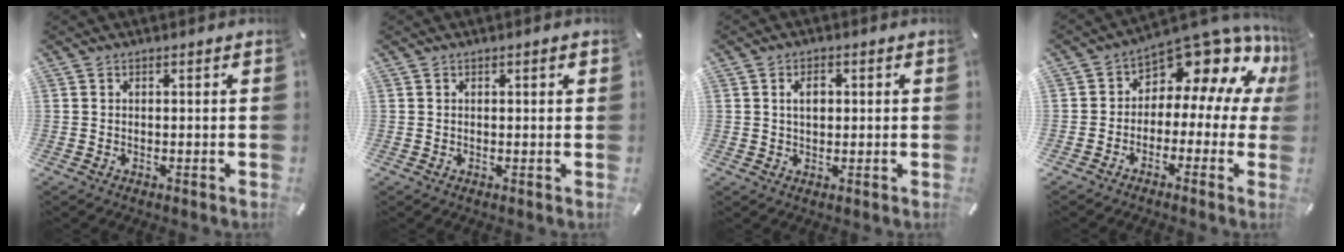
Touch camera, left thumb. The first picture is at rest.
{"total": 1.0, "force": [0.3, 0.2, 0.9], "torque": [-0.011, -0.002, 0.003]}
{"total": 3.6, "force": [0.6, 2.3, 2.7], "torque": [-0.040, 0.003, 0.005]}
{"total": 11.6, "force": [7.7, 6.2, 6.2], "torque": [-0.094, -0.075, 0.130]}